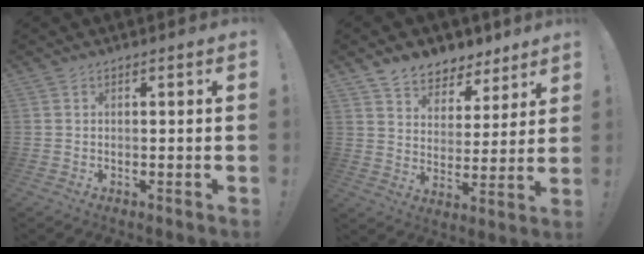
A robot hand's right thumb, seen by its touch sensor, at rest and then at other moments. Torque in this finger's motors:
{"motor_torque": [0.09, 0.40, 0.14, 0.09, 0.00]}